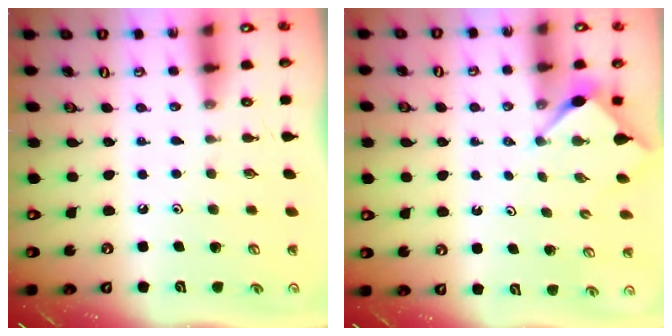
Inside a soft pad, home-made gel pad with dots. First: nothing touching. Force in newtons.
{"total": 2.9, "press": 2.9, "slide": 0.4}